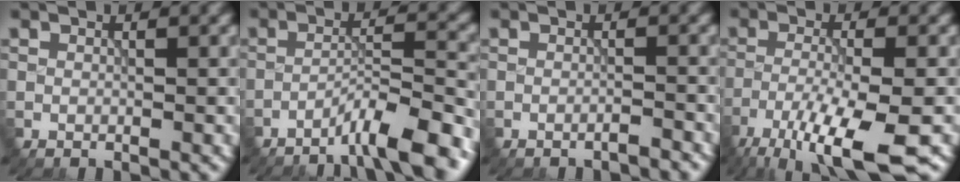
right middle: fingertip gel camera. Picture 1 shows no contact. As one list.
[{"total": 6.6, "force": [-4.8, 0.8, 4.4], "torque": [-0.064, 0.011, -0.085]}, {"total": 1.4, "force": [-1.2, 0.2, 0.8], "torque": [-0.003, 0.002, -0.026]}, {"total": 9.0, "force": [-5.8, 1.8, 6.6], "torque": [-0.119, -0.015, -0.105]}]